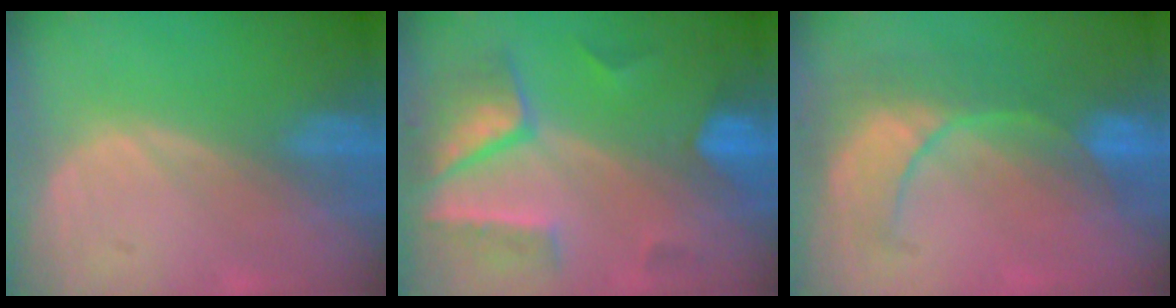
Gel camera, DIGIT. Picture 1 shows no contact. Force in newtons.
{"total": 7.9, "press": 7.6, "slide": 2.0}
{"total": 8.5, "press": 8.2, "slide": 2.0}